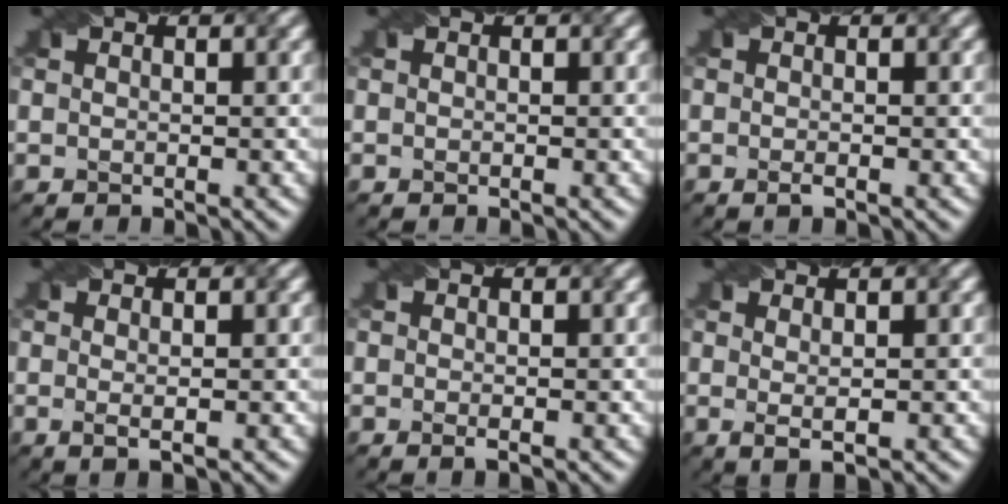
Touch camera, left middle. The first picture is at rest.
{"total": 0.0}
{"total": 0.8, "force": [-0.4, 0.1, 0.7], "torque": [-0.013, 0.000, -0.009]}
{"total": 1.3, "force": [0.0, 0.0, 1.3], "torque": [-0.022, -0.001, -0.002]}
{"total": 0.8, "force": [-0.3, 0.1, 0.7], "torque": [-0.013, -0.002, -0.005]}
{"total": 1.7, "force": [0.3, 0.2, 1.6], "torque": [-0.029, -0.005, 0.006]}